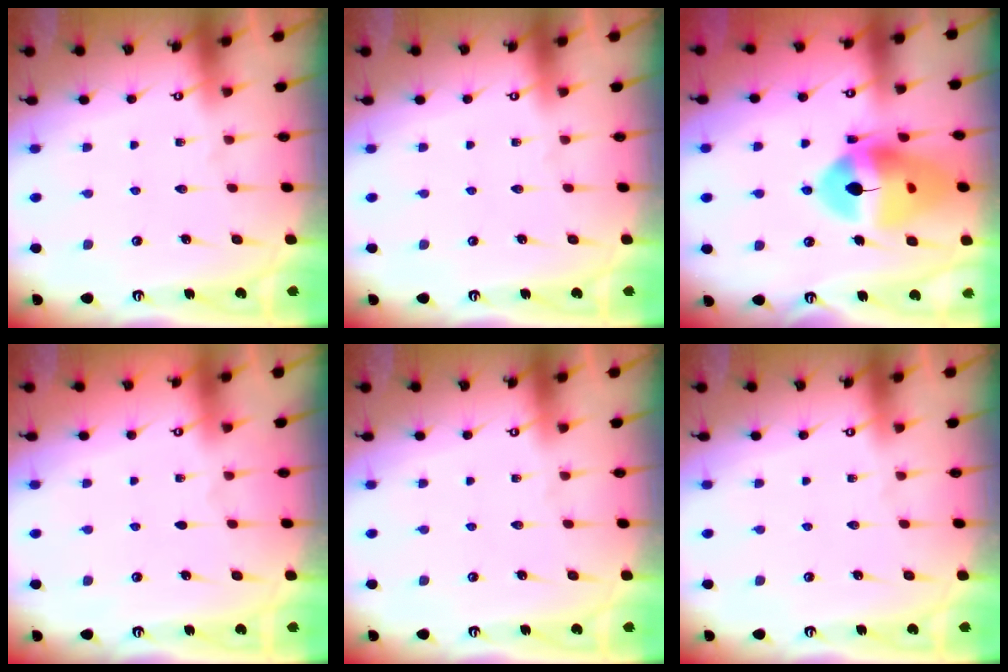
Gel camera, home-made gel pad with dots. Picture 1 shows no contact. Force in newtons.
{"total": 0.0}
{"total": 18.1, "press": 17.9, "slide": 2.2}
{"total": 0.0}
{"total": 0.0}
{"total": 0.0}